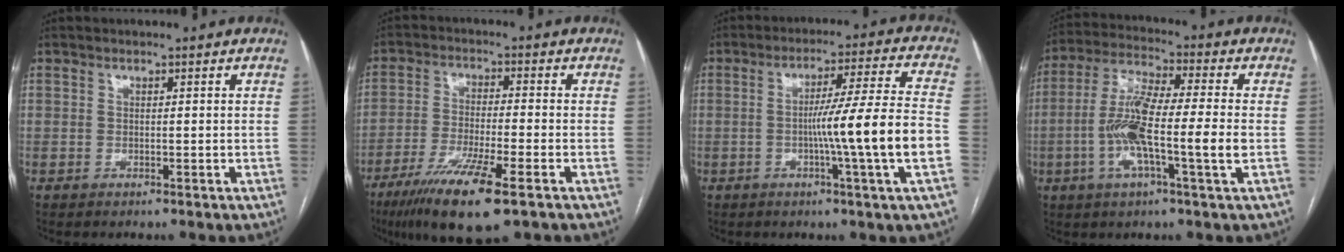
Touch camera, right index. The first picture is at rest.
{"total": 12.3, "force": [-7.2, 0.9, 10.0], "torque": [-0.184, -0.032, -0.123]}
{"total": 13.3, "force": [-2.9, -2.1, 12.8], "torque": [-0.203, 0.000, -0.048]}
{"total": 12.7, "force": [-2.3, 0.6, 12.5], "torque": [-0.247, 0.004, -0.050]}